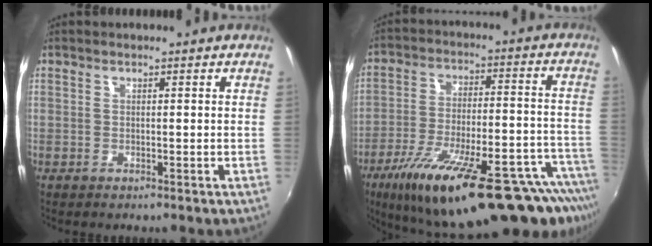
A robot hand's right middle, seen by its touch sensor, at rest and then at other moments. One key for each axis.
{"total": 29.6, "fx": -20.2, "fy": 7.3, "fz": 20.3, "tx": -0.313, "ty": -0.051, "tz": -0.285}